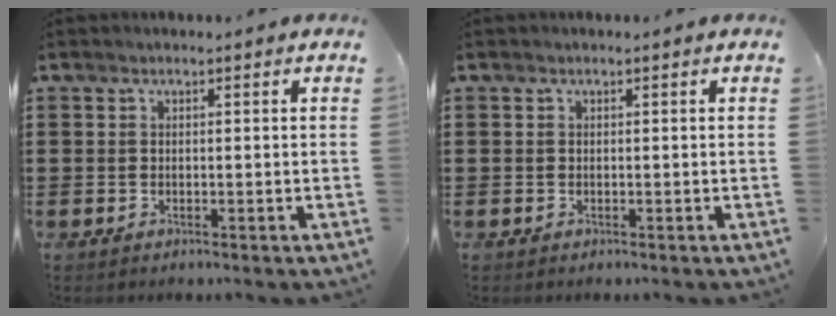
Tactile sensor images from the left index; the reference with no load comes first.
{"total": 0.0}